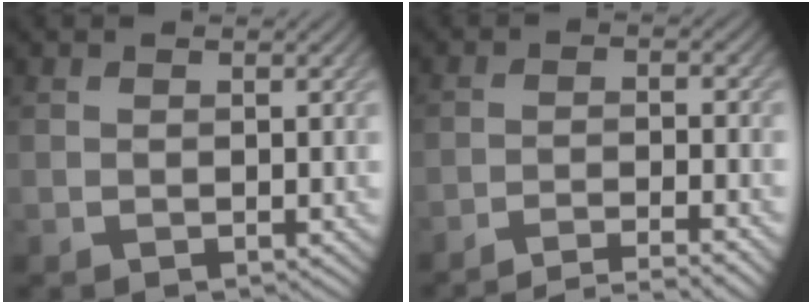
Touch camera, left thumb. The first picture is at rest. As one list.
[{"total": 6.9, "force": [-5.8, 0.7, 3.5], "torque": [-0.054, 0.010, -0.098]}]